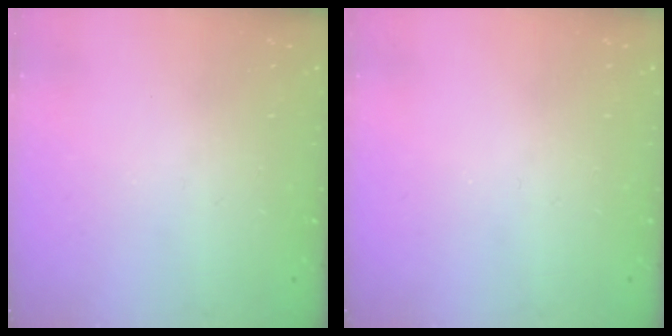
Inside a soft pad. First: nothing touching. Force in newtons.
{"total": 0.0}